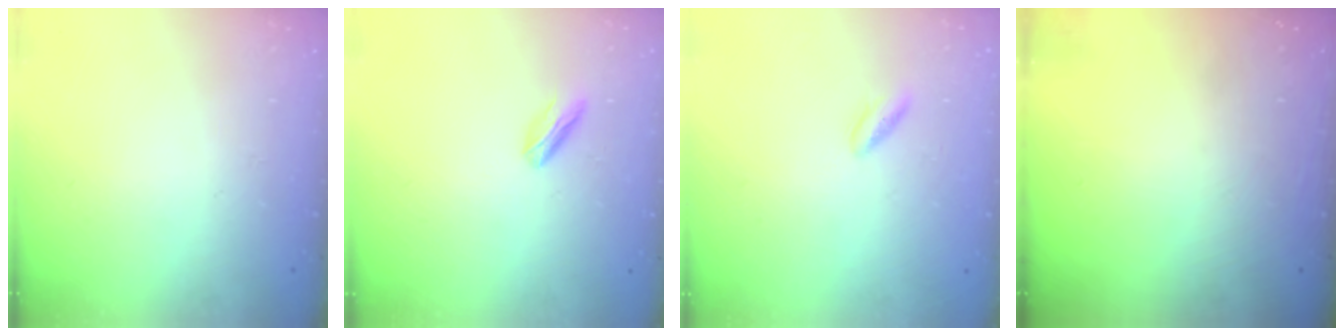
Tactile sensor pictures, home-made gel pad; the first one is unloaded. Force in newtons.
{"total": 3.0, "press": 2.9, "slide": 0.8}
{"total": 1.8, "press": 1.5, "slide": 1.0}
{"total": 0.0}